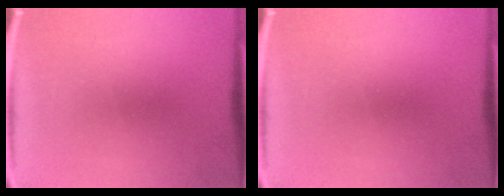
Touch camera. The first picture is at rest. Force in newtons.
{"total": 0.0}